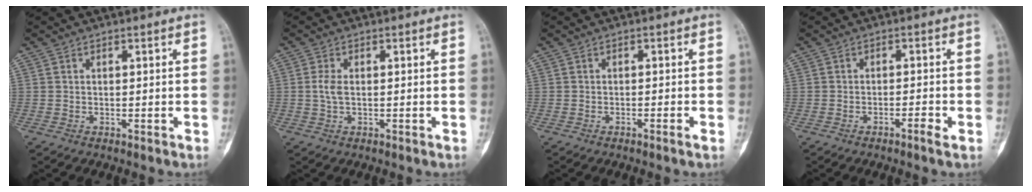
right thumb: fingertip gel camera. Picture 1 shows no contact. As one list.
[{"total": 2.3, "force": [0.1, 1.2, 1.9], "torque": [-0.046, 0.003, 0.000]}, {"total": 1.0, "force": [-0.7, 0.0, 0.8], "torque": [-0.022, 0.004, -0.010]}, {"total": 2.2, "force": [-1.3, 0.2, 1.7], "torque": [-0.036, 0.007, -0.022]}]